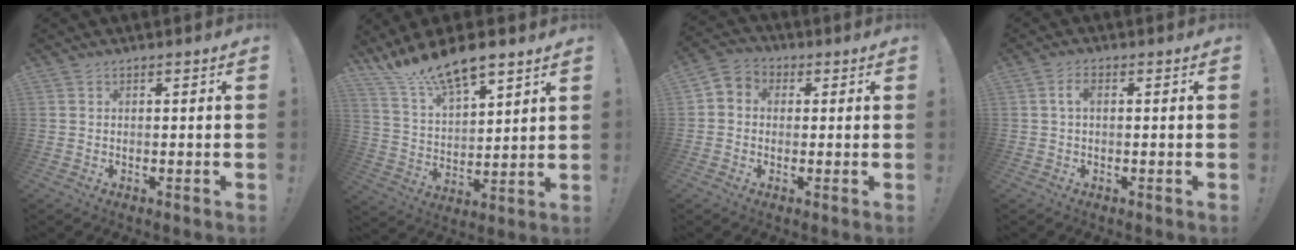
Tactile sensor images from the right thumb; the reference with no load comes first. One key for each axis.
{"total": 13.1, "fx": 11.4, "fy": 3.7, "fz": 5.3, "tx": -0.110, "ty": -0.087, "tz": 0.206}
{"total": 4.8, "fx": -1.0, "fy": 4.3, "fz": 1.8, "tx": -0.032, "ty": 0.014, "tz": -0.015}
{"total": 2.8, "fx": 0.3, "fy": 1.3, "fz": 2.5, "tx": -0.052, "ty": 0.011, "tz": 0.006}